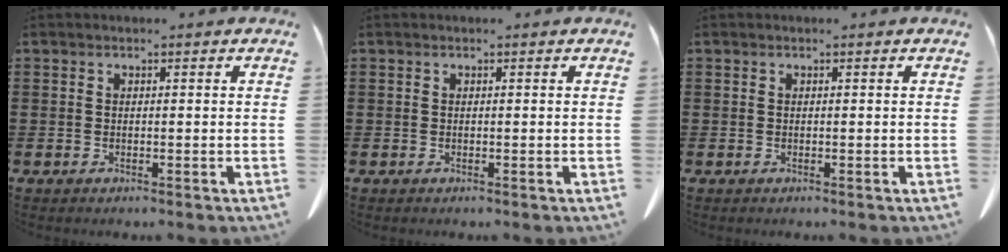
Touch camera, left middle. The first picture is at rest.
{"total": 0.0}
{"total": 0.0}